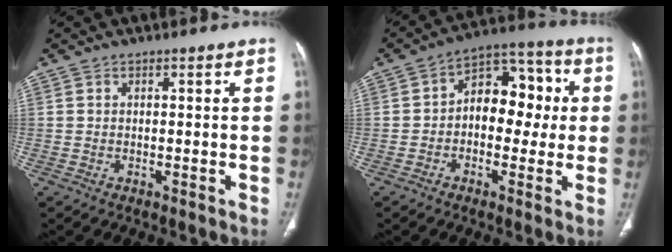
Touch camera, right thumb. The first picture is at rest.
{"total": 12.5, "force": [0.5, 8.3, 9.3], "torque": [-0.087, 0.038, -0.005]}